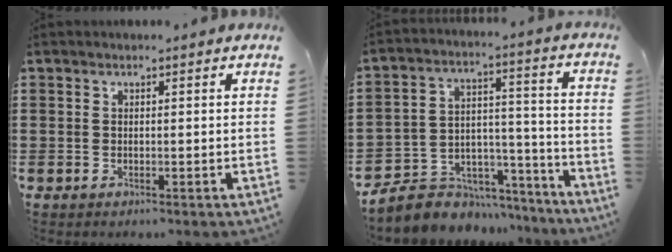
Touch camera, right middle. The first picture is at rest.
{"total": 6.6, "force": [-5.6, 3.4, 0.6], "torque": [-0.032, 0.005, -0.111]}